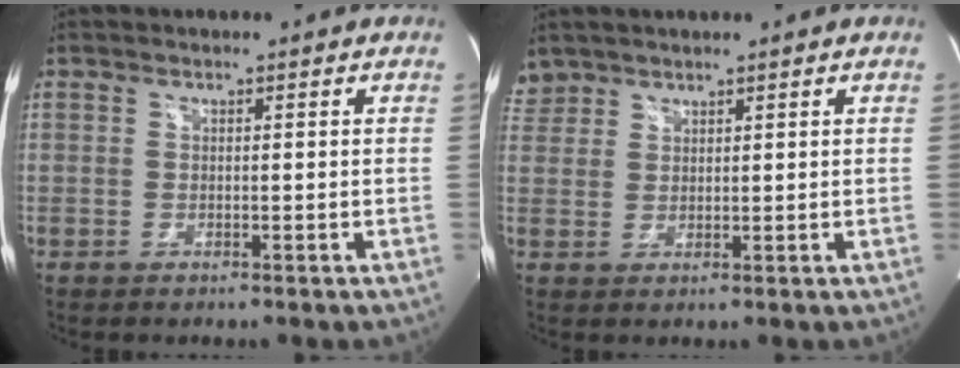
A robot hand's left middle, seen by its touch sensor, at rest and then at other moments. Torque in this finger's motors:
{"motor_torque": [0.62, -0.73, 0.04, 0.01]}